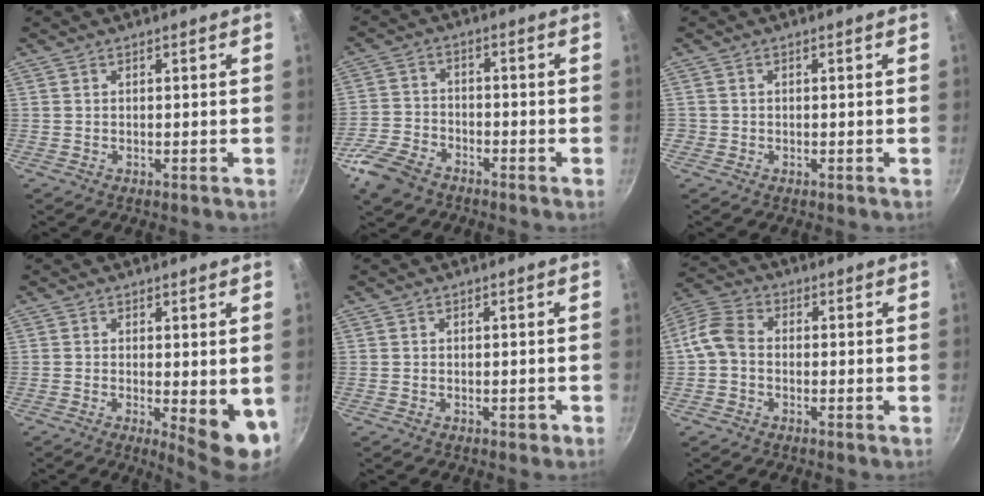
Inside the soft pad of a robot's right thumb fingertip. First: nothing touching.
{"total": 8.8, "force": [-5.7, 5.1, 4.2], "torque": [-0.081, 0.035, -0.121]}
{"total": 0.9, "force": [-0.3, 0.9, 0.1], "torque": [-0.001, 0.002, -0.006]}
{"total": 7.9, "force": [-0.9, 2.5, 7.4], "torque": [-0.091, -0.011, -0.005]}
{"total": 1.1, "force": [-0.5, 0.8, 0.6], "torque": [-0.002, 0.006, -0.005]}
{"total": 6.7, "force": [-1.0, 5.1, 4.3], "torque": [-0.084, 0.027, -0.039]}